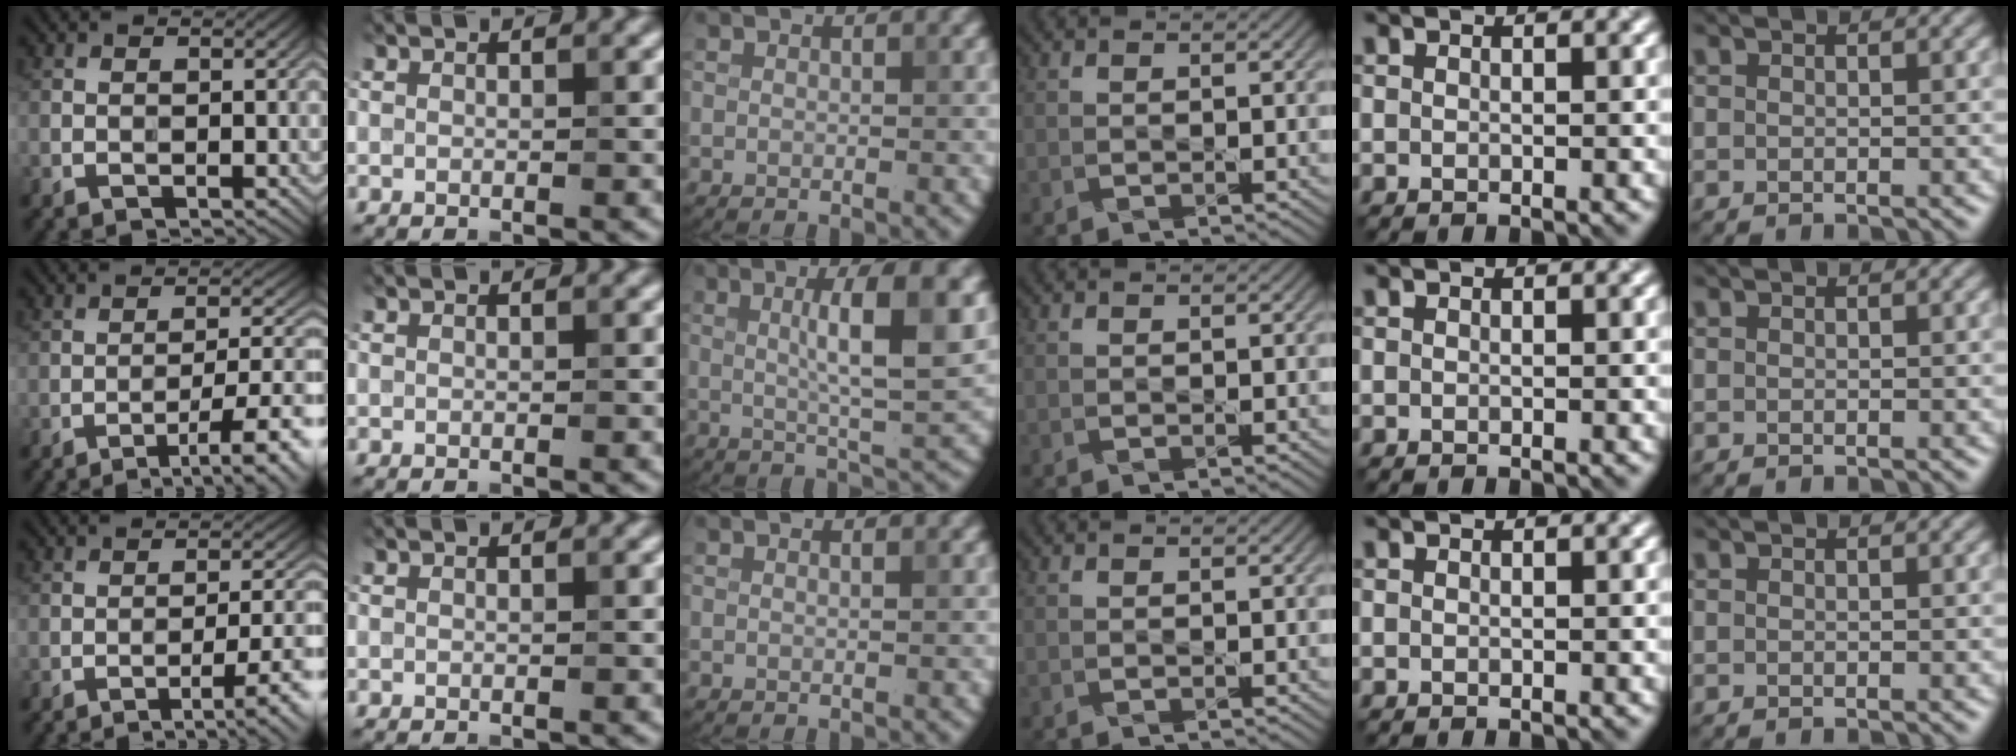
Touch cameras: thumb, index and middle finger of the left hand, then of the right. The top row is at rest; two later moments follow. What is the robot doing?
{"motion": "pour", "object": "measuring cup"}